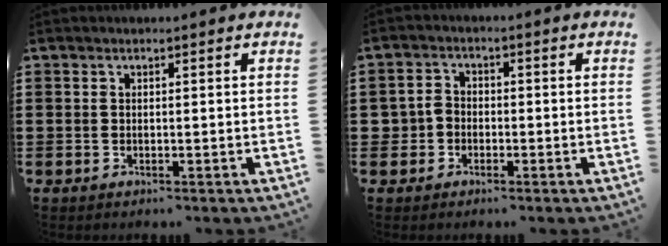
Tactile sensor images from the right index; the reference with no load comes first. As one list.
[{"total": 2.6, "force": [-1.3, 2.2, 0.4], "torque": [-0.025, 0.004, -0.032]}]